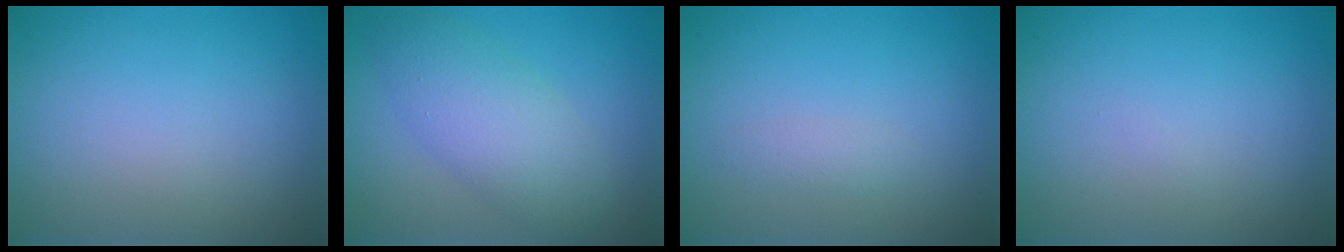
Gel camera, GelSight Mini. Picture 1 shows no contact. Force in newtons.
{"total": 5.0, "press": 5.0, "slide": 0.2}
{"total": 1.0, "press": 1.0, "slide": 0.0}
{"total": 0.0}